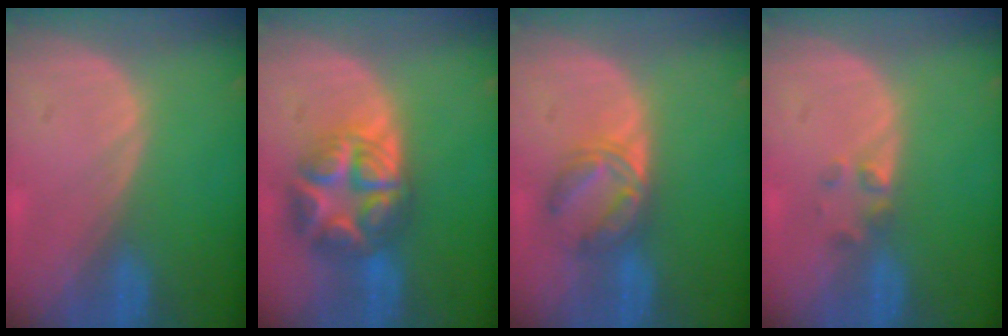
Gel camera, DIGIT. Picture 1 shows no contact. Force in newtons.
{"total": 8.9, "press": 8.9, "slide": 0.5}
{"total": 5.5, "press": 5.4, "slide": 1.1}
{"total": 1.9, "press": 1.7, "slide": 0.8}